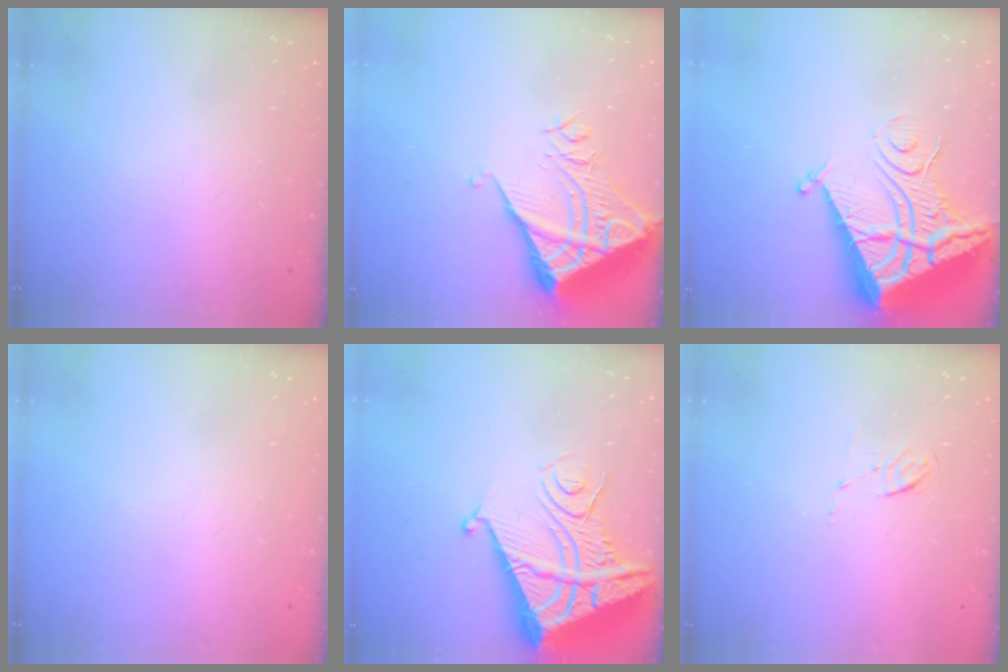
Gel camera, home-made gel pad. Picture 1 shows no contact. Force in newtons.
{"total": 10.6, "press": 10.6, "slide": 1.1}
{"total": 12.2, "press": 12.1, "slide": 1.3}
{"total": 0.0}
{"total": 13.1, "press": 13.0, "slide": 1.6}
{"total": 4.0, "press": 3.7, "slide": 1.4}